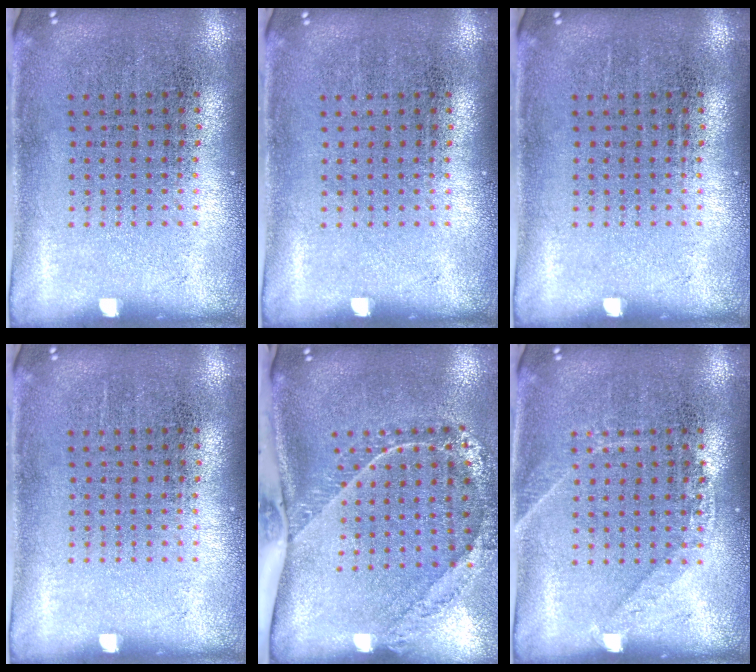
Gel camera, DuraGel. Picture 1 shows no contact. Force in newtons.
{"total": 0.0}
{"total": 0.0}
{"total": 0.0}
{"total": 2.1, "press": 1.6, "slide": 1.3}
{"total": 1.4, "press": 1.3, "slide": 0.2}